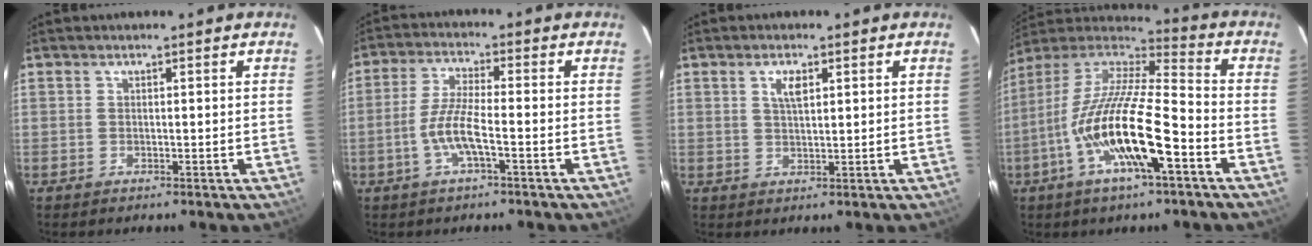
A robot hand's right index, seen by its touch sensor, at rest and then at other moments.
{"total": 6.3, "force": [-2.5, 0.7, 5.8], "torque": [-0.124, 0.000, -0.049]}
{"total": 3.2, "force": [1.4, 1.4, 2.6], "torque": [-0.047, 0.003, 0.025]}
{"total": 19.3, "force": [-7.6, 4.0, 17.2], "torque": [-0.318, -0.029, -0.150]}